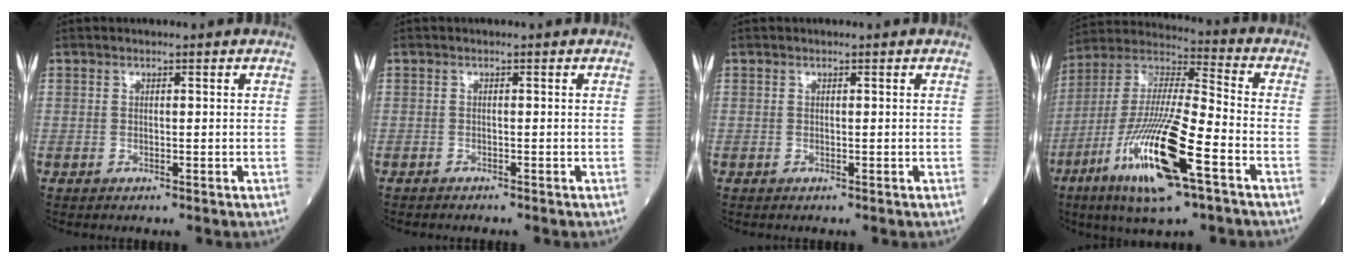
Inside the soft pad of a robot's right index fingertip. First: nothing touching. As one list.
[{"total": 0.9, "force": [-0.9, 0.0, 0.2], "torque": [-0.006, -0.002, -0.015]}, {"total": 0.0}, {"total": 19.9, "force": [-8.9, 2.6, 17.6], "torque": [-0.383, -0.039, -0.162]}]